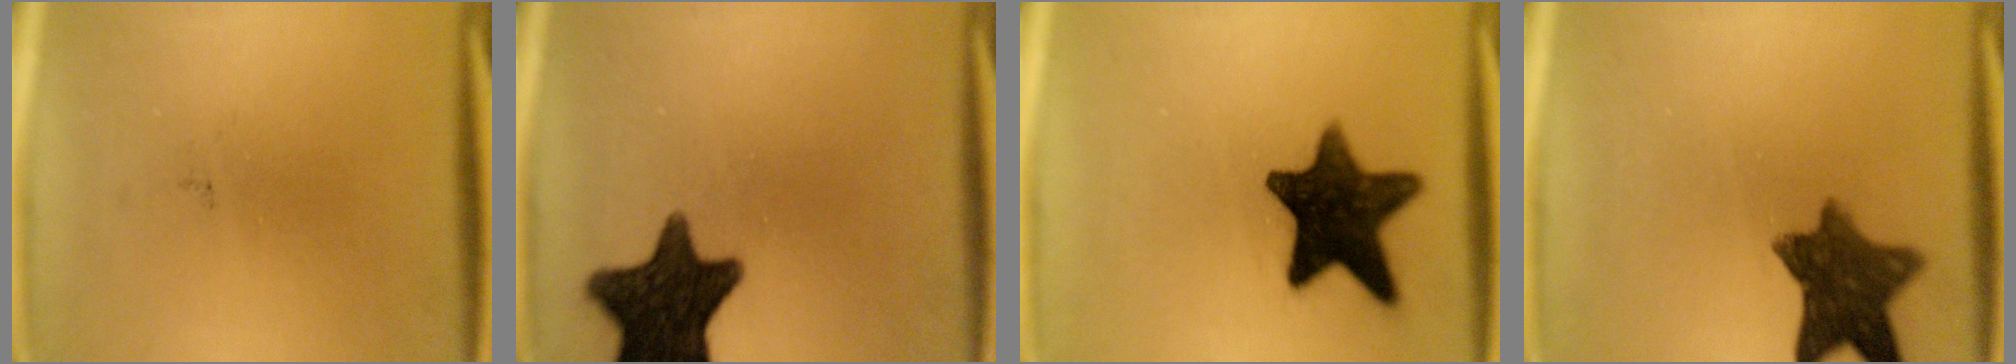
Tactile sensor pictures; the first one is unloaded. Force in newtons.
{"total": 14.2}
{"total": 14.6}
{"total": 10.1}